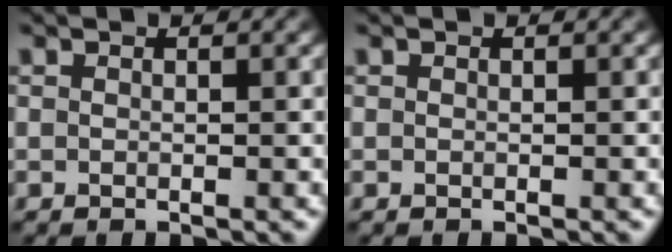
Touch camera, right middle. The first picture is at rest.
{"total": 0.0}